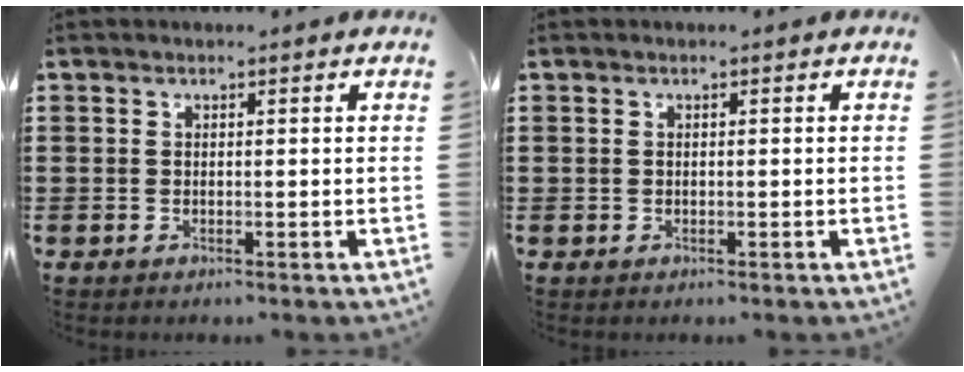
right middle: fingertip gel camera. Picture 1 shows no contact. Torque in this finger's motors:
{"motor_torque": [0.12, 0.01, -0.03, 0.00]}